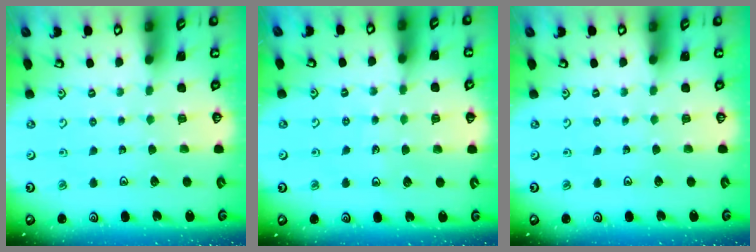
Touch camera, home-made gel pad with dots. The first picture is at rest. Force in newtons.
{"total": 5.4, "press": 5.2, "slide": 1.6}
{"total": 0.0}